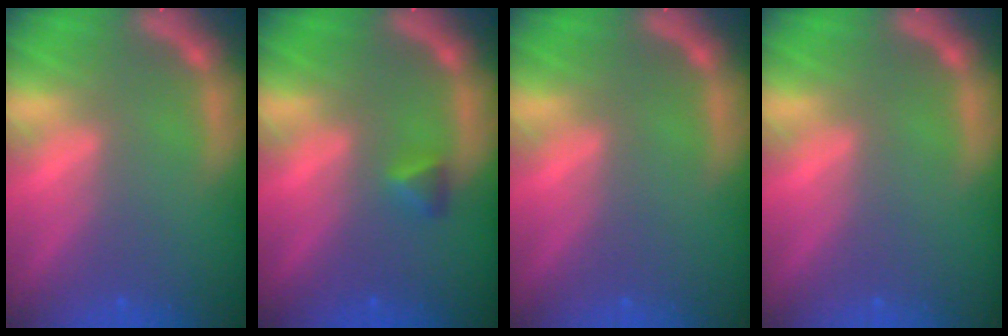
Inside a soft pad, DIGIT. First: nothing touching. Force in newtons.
{"total": 1.4}
{"total": 0.0}
{"total": 0.0}